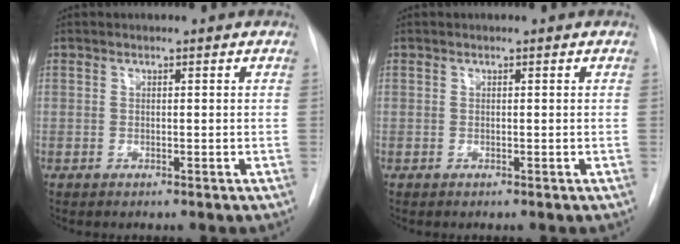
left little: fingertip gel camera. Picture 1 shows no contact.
{"total": 0.0}